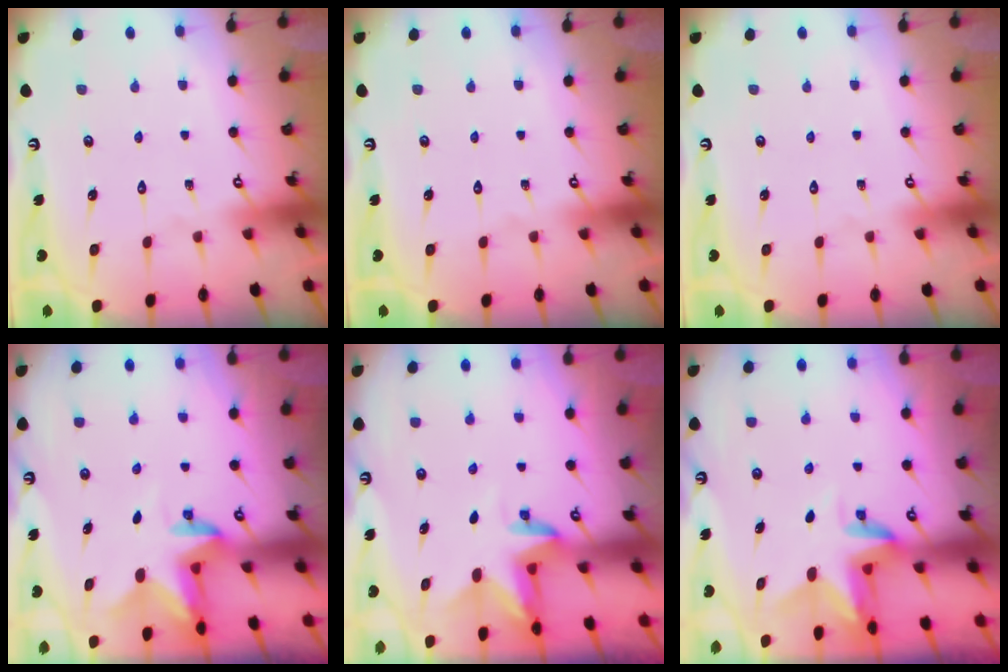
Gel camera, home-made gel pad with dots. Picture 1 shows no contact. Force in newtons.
{"total": 0.0}
{"total": 0.0}
{"total": 3.0, "press": 2.9, "slide": 0.6}
{"total": 3.2, "press": 3.2, "slide": 0.2}
{"total": 3.2, "press": 3.2, "slide": 0.2}